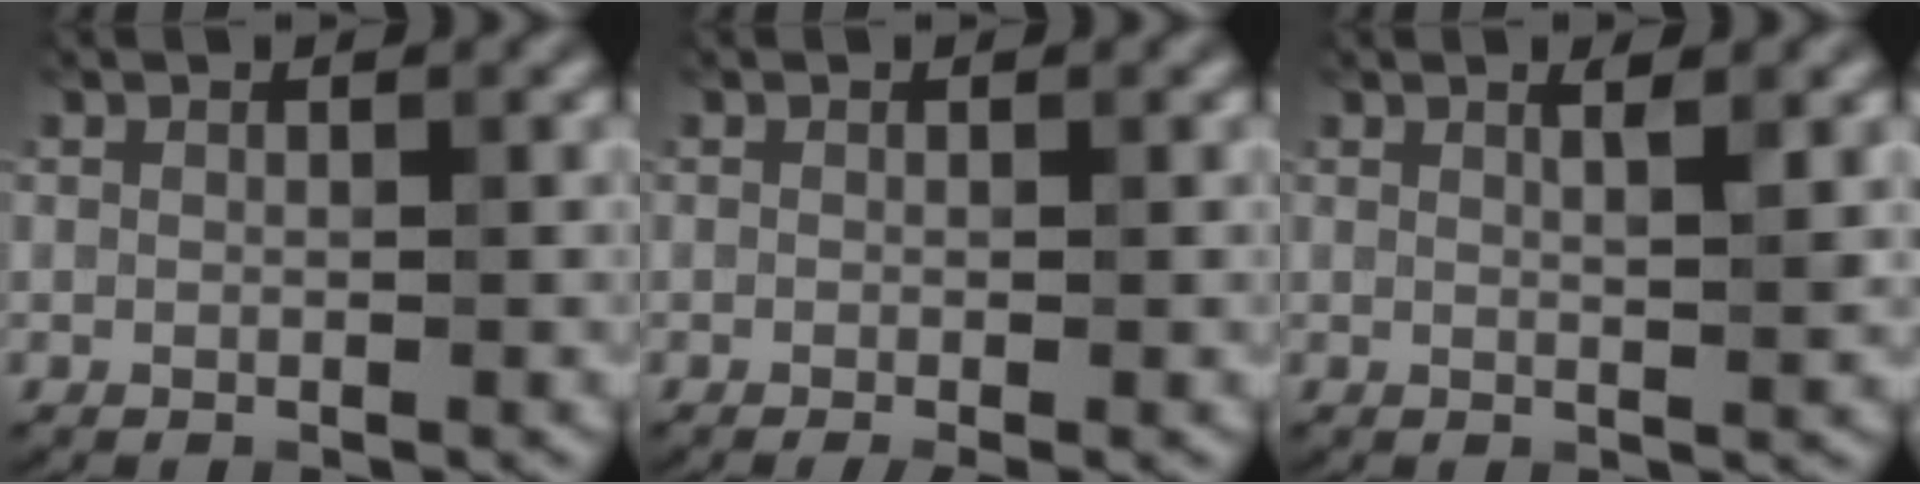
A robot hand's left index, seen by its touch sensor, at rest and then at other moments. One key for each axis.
{"total": 1.5, "fx": -0.5, "fy": 0.5, "fz": 1.3, "tx": -0.014, "ty": -0.010, "tz": -0.007}
{"total": 2.2, "fx": 1.0, "fy": 0.6, "fz": 1.8, "tx": -0.016, "ty": 0.004, "tz": 0.010}